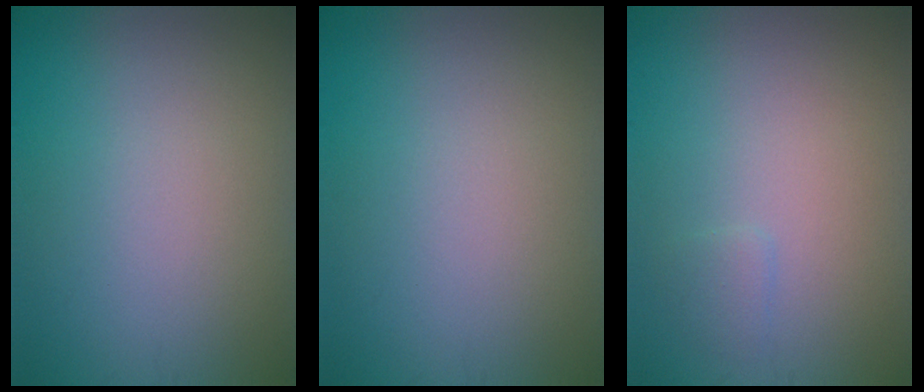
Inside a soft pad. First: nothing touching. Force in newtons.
{"total": 0.0}
{"total": 0.8, "press": 0.8, "slide": 0.1}